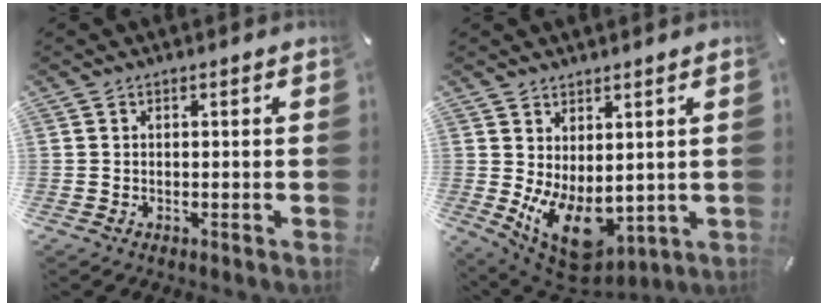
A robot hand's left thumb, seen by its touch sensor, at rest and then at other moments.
{"total": 9.9, "force": [-1.3, 6.9, 7.0], "torque": [-0.110, -0.011, -0.014]}